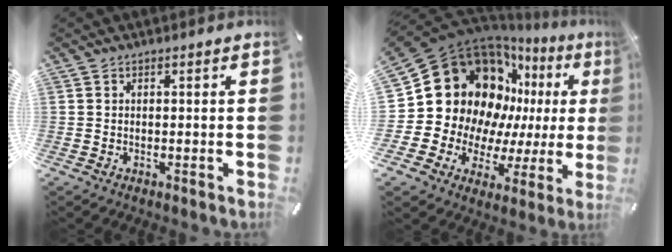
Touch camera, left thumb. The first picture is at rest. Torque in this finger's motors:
{"motor_torque": [1.66, 3.34, 1.42, 0.83, 0.57]}